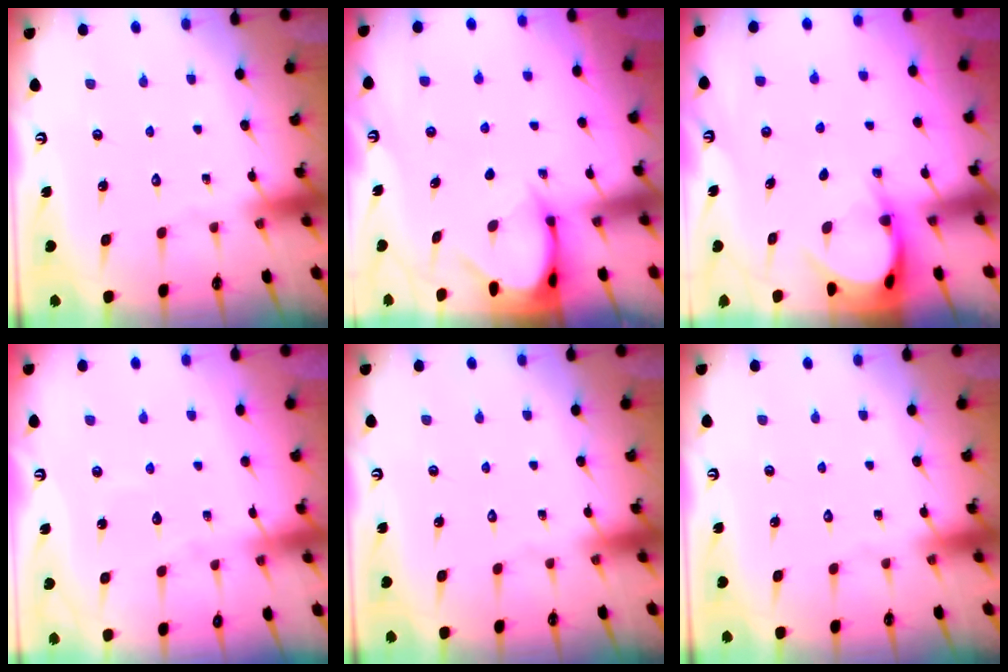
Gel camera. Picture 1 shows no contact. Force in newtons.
{"total": 3.8, "press": 3.8, "slide": 0.2}
{"total": 3.7, "press": 3.7, "slide": 0.3}
{"total": 4.8, "press": 4.8, "slide": 0.5}
{"total": 0.0}
{"total": 0.0}